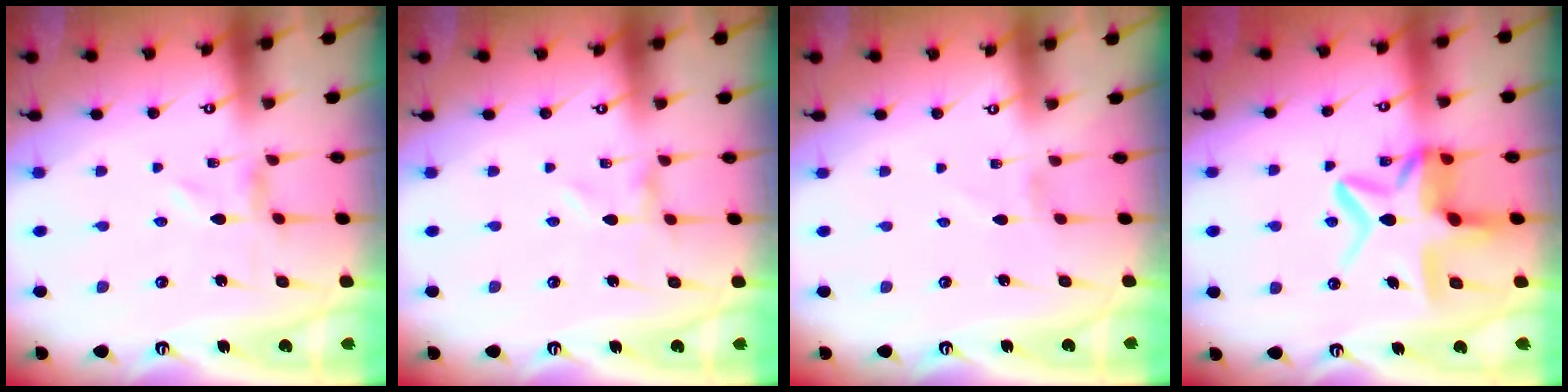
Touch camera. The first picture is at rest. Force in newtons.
{"total": 0.0}
{"total": 1.0, "press": 1.0, "slide": 0.1}
{"total": 14.7, "press": 14.6, "slide": 1.5}